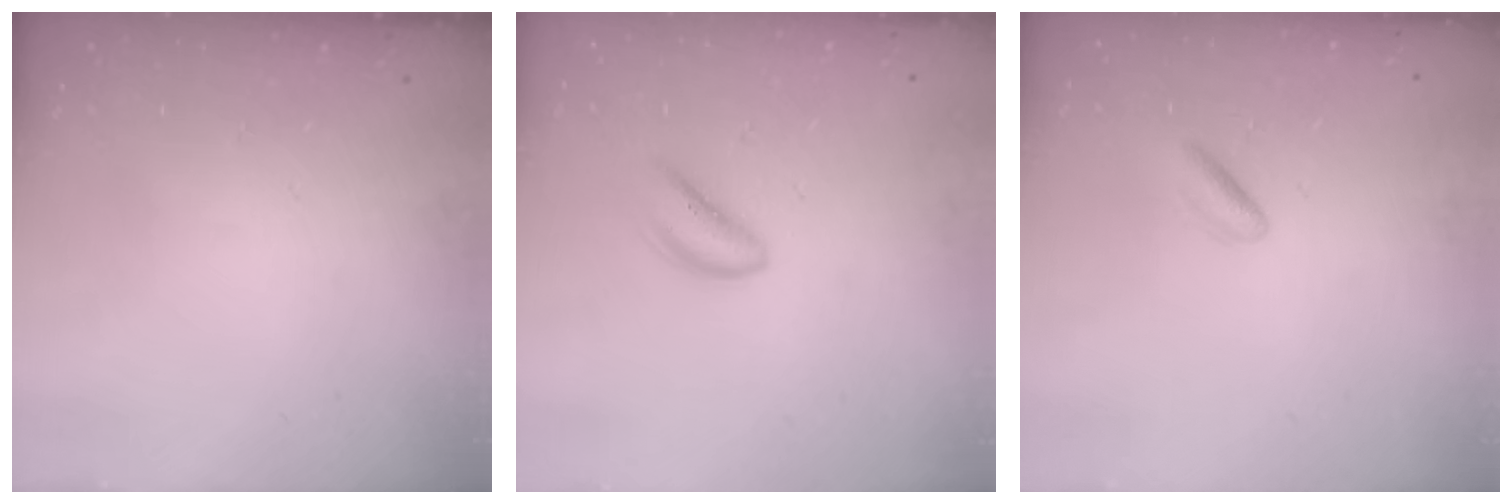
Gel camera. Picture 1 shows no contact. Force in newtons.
{"total": 3.5, "press": 3.5, "slide": 0.5}
{"total": 2.9, "press": 2.7, "slide": 1.1}